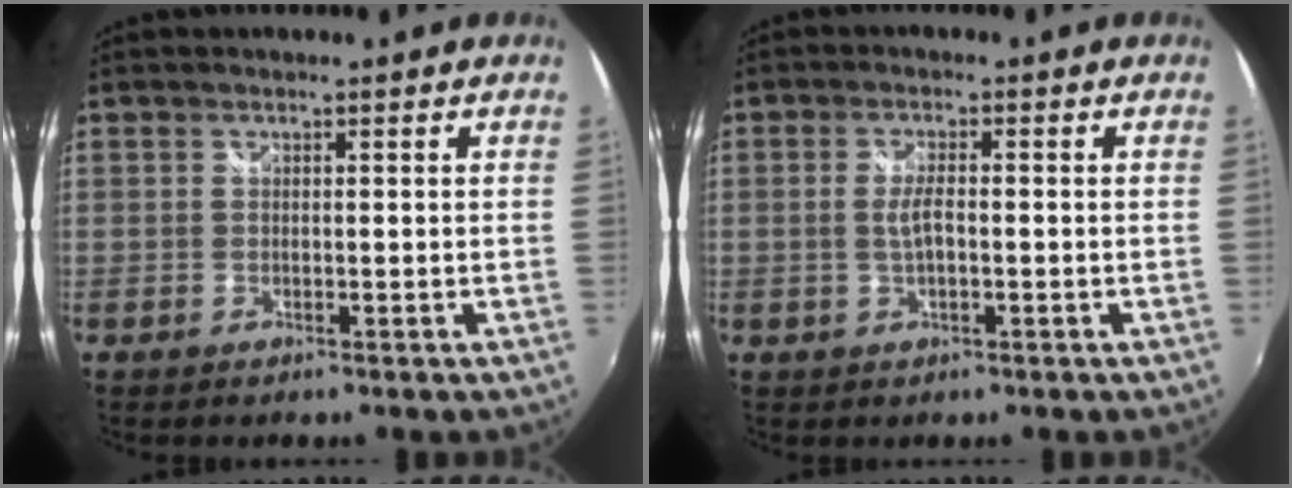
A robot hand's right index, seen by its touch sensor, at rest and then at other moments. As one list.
[{"total": 3.1, "force": [-0.5, 0.9, 3.0], "torque": [-0.058, -0.001, -0.008]}]